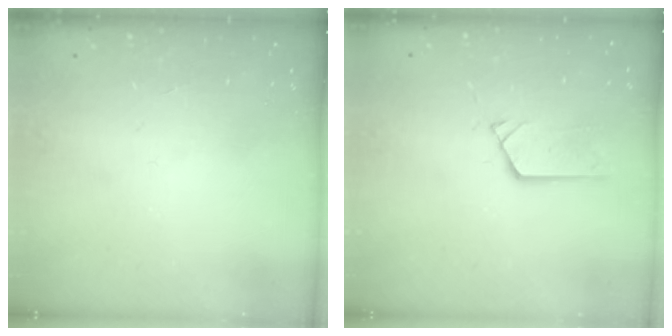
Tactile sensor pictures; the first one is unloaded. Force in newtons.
{"total": 2.7, "press": 2.7, "slide": 0.0}